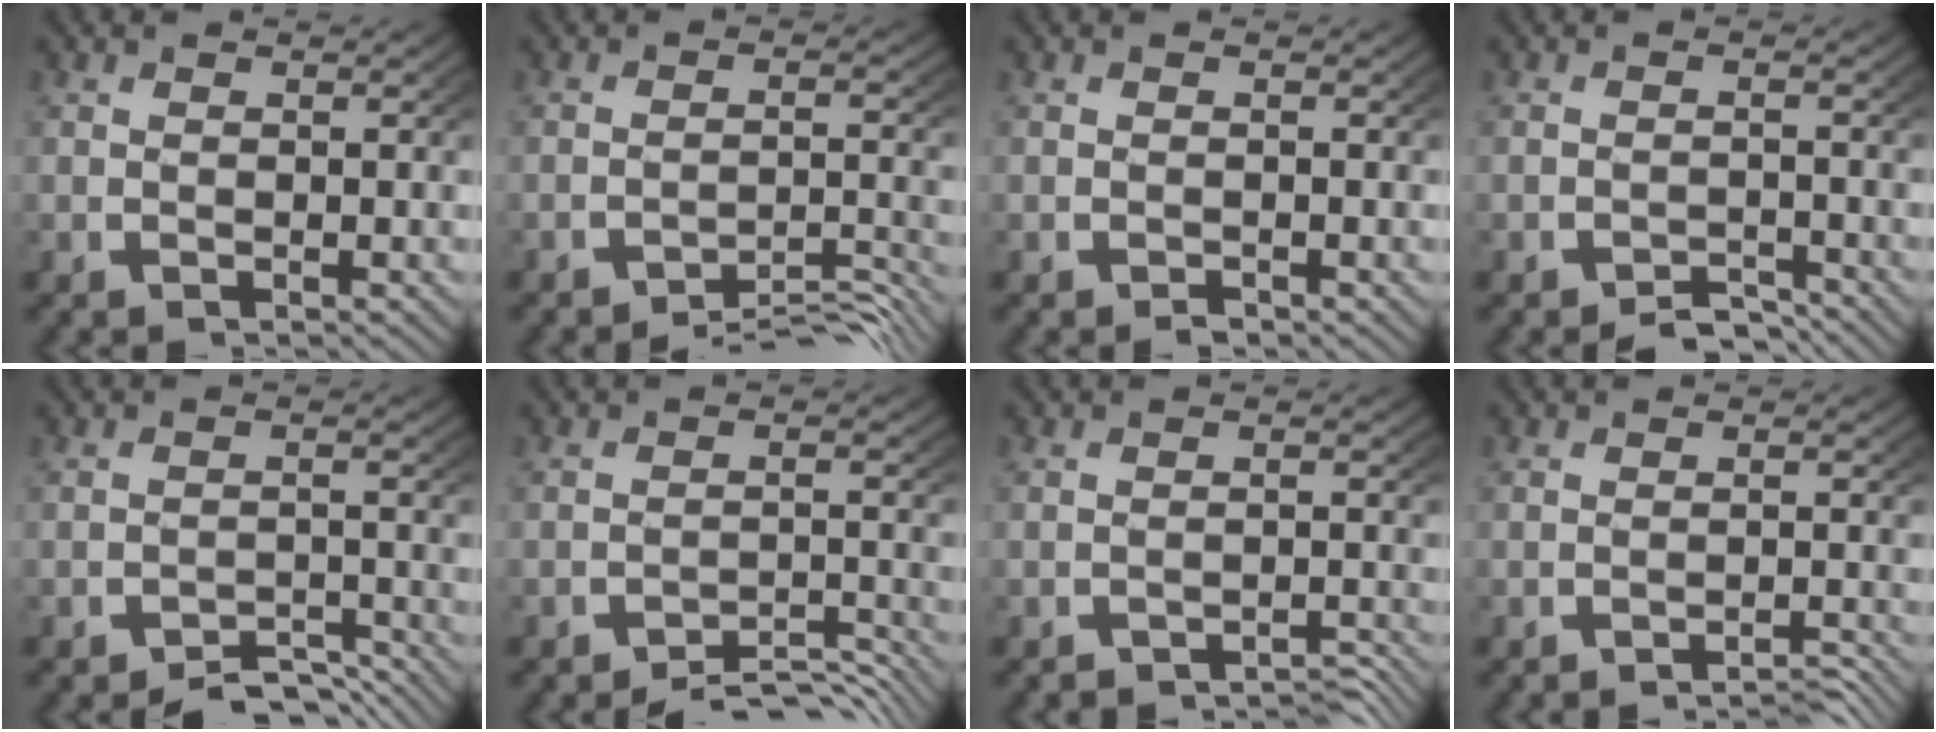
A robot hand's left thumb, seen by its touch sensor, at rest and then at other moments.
{"total": 5.3, "force": [-4.3, 1.5, 2.7], "torque": [-0.029, -0.009, -0.067]}
{"total": 0.5, "force": [-0.5, 0.2, 0.2], "torque": [0.001, -0.001, -0.011]}
{"total": 2.6, "force": [-2.4, 0.7, 0.9], "torque": [-0.008, -0.006, -0.042]}
{"total": 4.2, "force": [-3.7, 1.3, 1.6], "torque": [-0.013, -0.008, -0.061]}
{"total": 5.5, "force": [-4.7, 1.7, 2.4], "torque": [-0.023, -0.008, -0.073]}
{"total": 3.2, "force": [-2.9, 0.8, 1.1], "torque": [-0.006, -0.008, -0.045]}
{"total": 2.9, "force": [-2.6, 0.5, 1.1], "torque": [-0.010, -0.005, -0.041]}